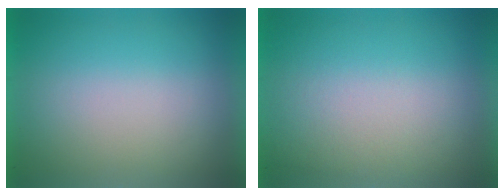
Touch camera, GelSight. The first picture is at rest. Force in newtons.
{"total": 2.3}